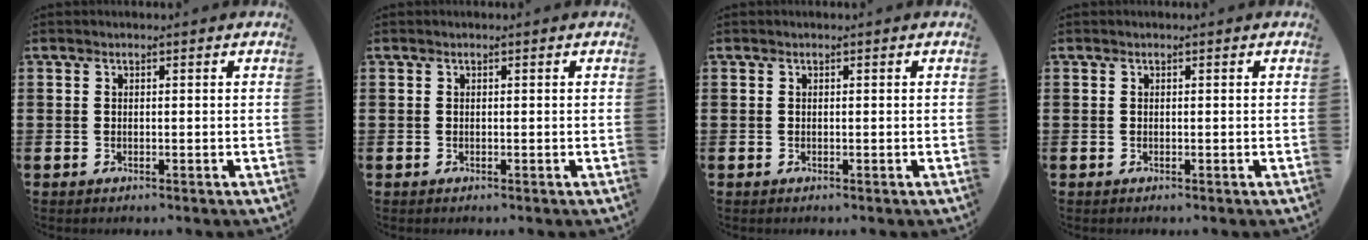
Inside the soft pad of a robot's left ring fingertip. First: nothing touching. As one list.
[{"total": 0.0}, {"total": 0.0}, {"total": 0.0}]